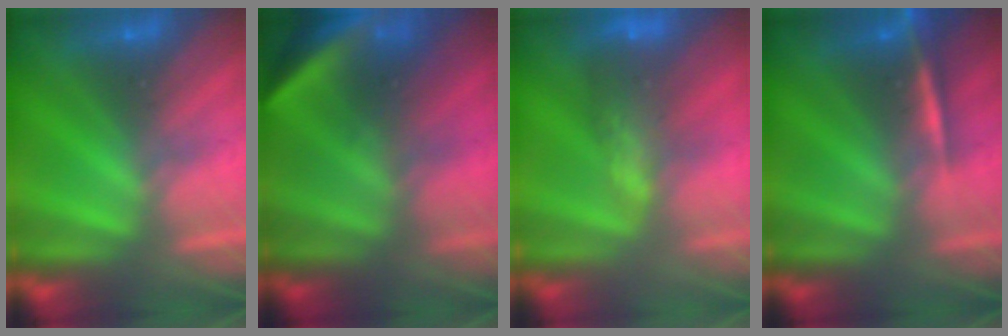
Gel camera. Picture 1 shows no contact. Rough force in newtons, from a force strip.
{"total": 4.0}
{"total": 9.4}
{"total": 2.3}